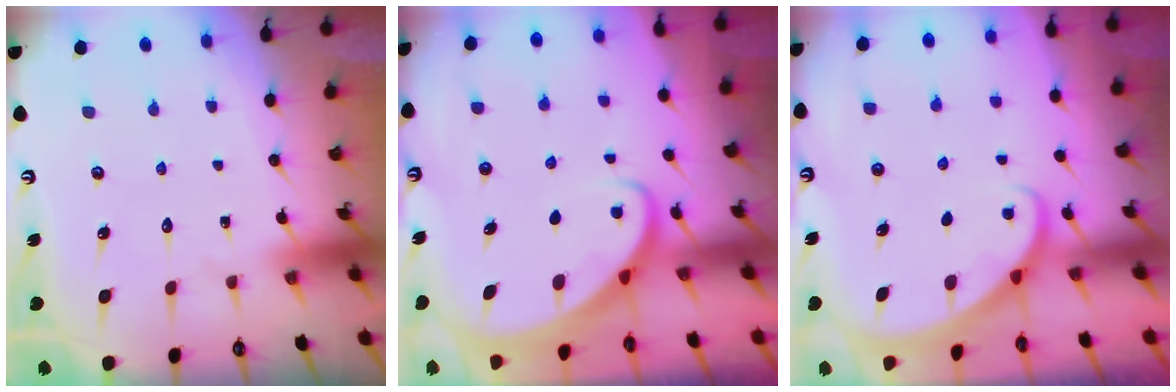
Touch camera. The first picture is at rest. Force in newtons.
{"total": 2.6, "press": 2.6, "slide": 0.3}
{"total": 1.9, "press": 1.9, "slide": 0.1}